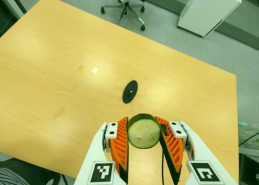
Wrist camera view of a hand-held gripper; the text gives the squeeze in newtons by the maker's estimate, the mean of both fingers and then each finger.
{"total": 12.2, "left": 11.5, "right": 13.0}